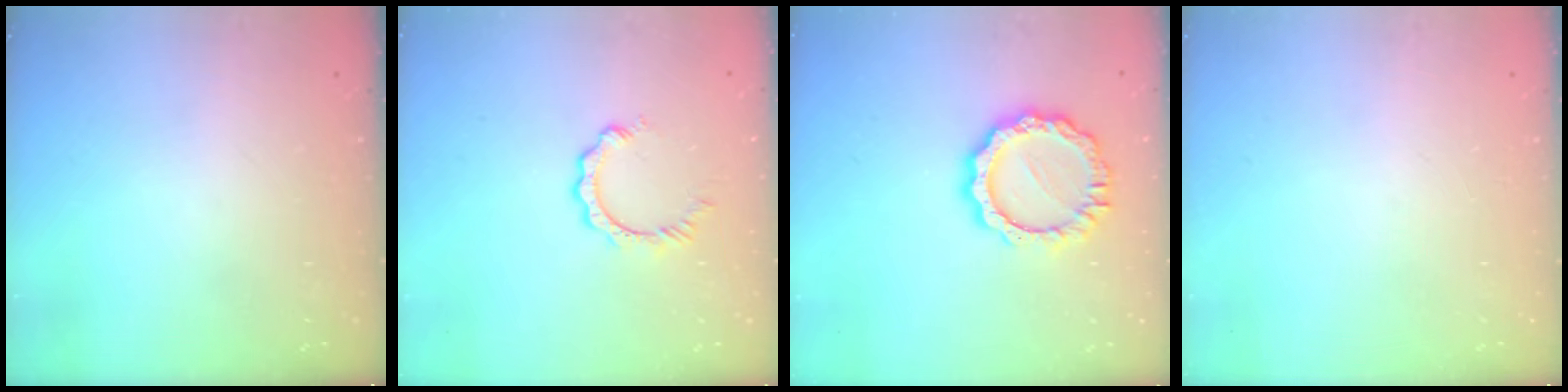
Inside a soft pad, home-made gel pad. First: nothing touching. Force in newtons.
{"total": 2.9, "press": 2.9, "slide": 0.4}
{"total": 11.8, "press": 11.7, "slide": 0.9}
{"total": 0.0}